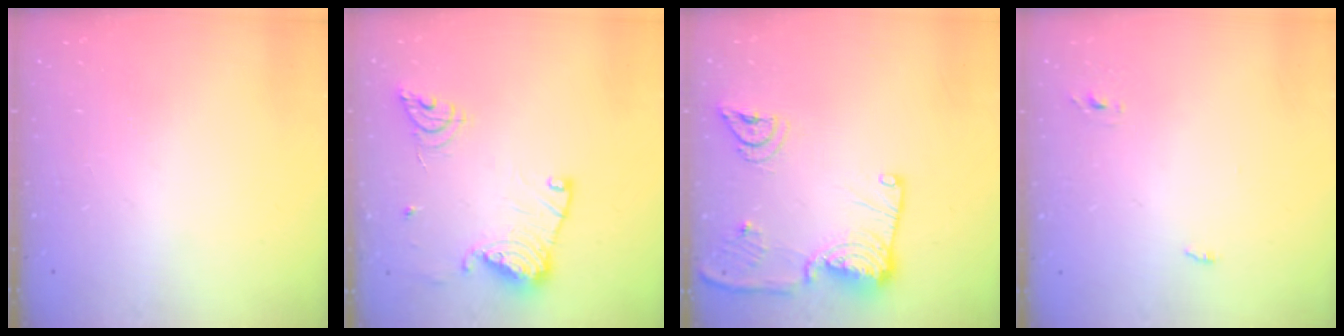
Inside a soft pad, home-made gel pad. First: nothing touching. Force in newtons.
{"total": 15.6, "press": 15.5, "slide": 1.5}
{"total": 16.4, "press": 16.3, "slide": 2.0}
{"total": 2.7, "press": 2.6, "slide": 0.8}